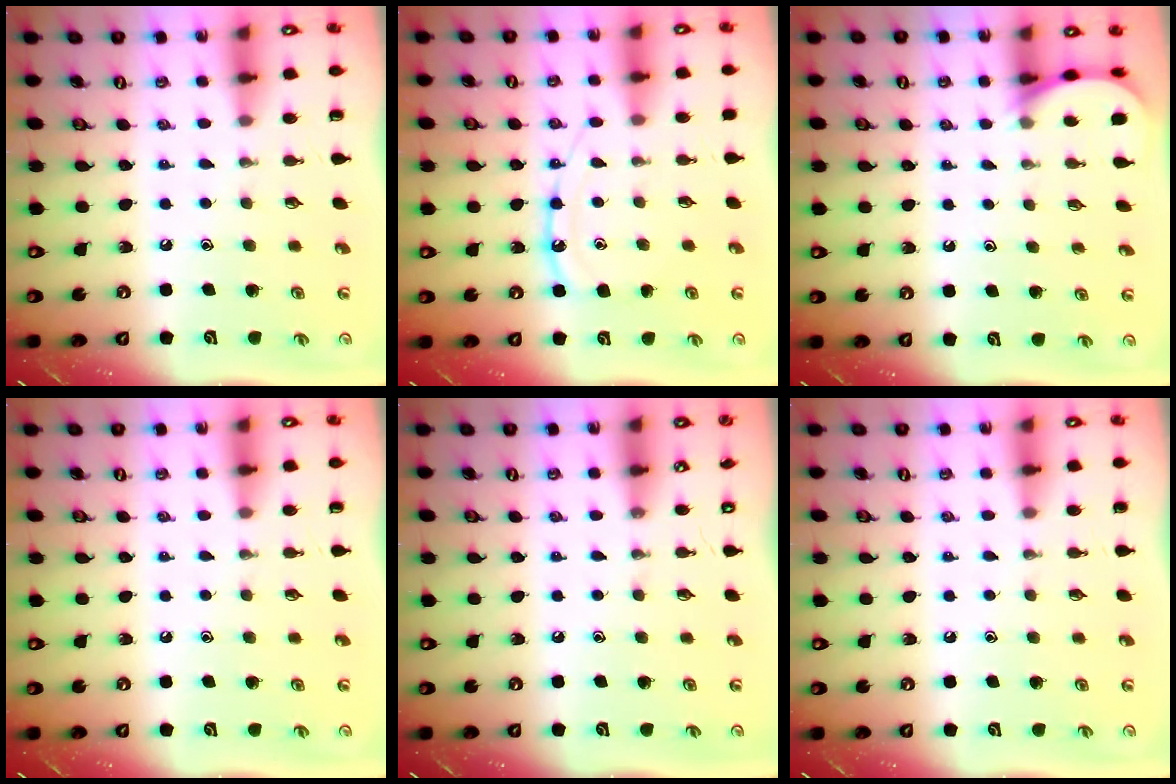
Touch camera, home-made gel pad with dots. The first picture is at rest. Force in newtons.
{"total": 10.7, "press": 10.7, "slide": 0.4}
{"total": 4.5, "press": 4.5, "slide": 0.4}
{"total": 0.0}
{"total": 0.0}
{"total": 0.0}